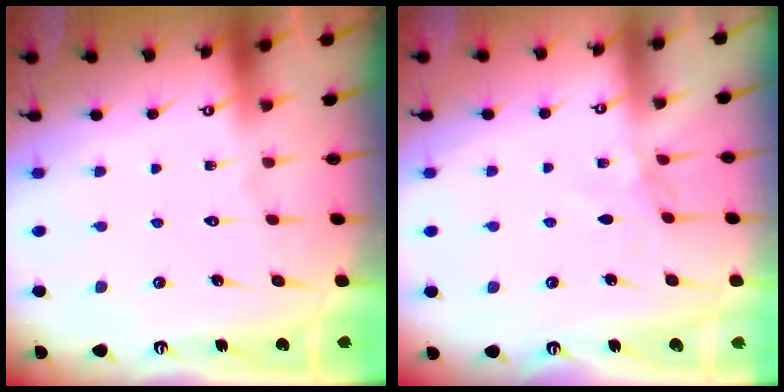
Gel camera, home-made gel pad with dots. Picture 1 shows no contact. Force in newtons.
{"total": 2.2, "press": 2.2, "slide": 0.3}